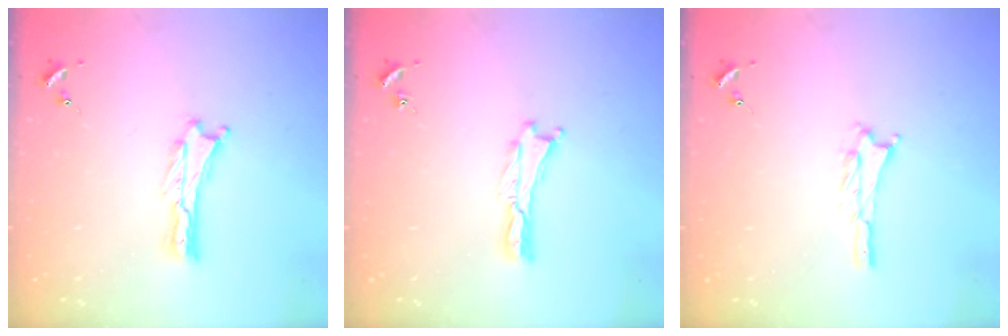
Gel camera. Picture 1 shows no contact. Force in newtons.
{"total": 0.0}
{"total": 1.2, "press": 1.2, "slide": 0.2}